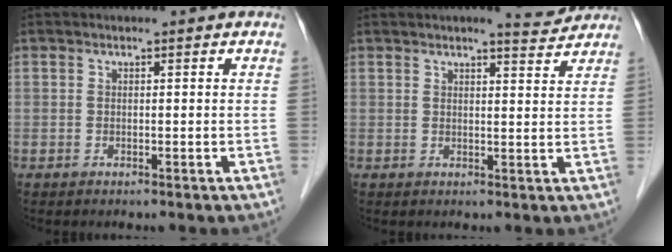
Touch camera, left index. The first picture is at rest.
{"total": 3.5, "force": [3.3, 0.2, 1.0], "torque": [-0.022, -0.008, 0.038]}